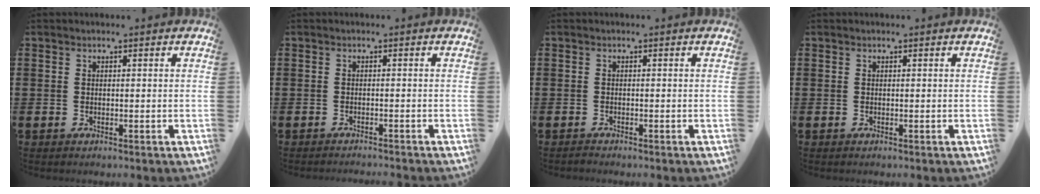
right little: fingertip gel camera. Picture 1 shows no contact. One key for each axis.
{"total": 0.8, "fx": -0.7, "fy": -0.2, "fz": 0.0, "tx": 0.001, "ty": -0.001, "tz": -0.016}
{"total": 0.0}
{"total": 0.0}